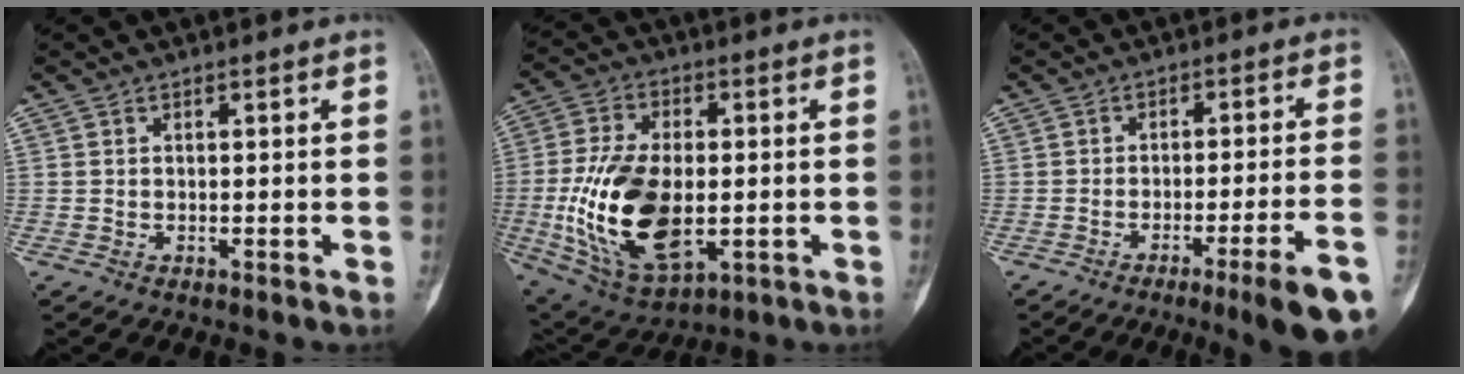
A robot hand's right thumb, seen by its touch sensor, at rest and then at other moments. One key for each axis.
{"total": 19.7, "fx": -2.6, "fy": 10.8, "fz": 16.3, "tx": -0.309, "ty": -0.003, "tz": -0.029}
{"total": 10.7, "fx": -6.1, "fy": 0.3, "fz": 8.8, "tx": -0.119, "ty": 0.018, "tz": -0.086}